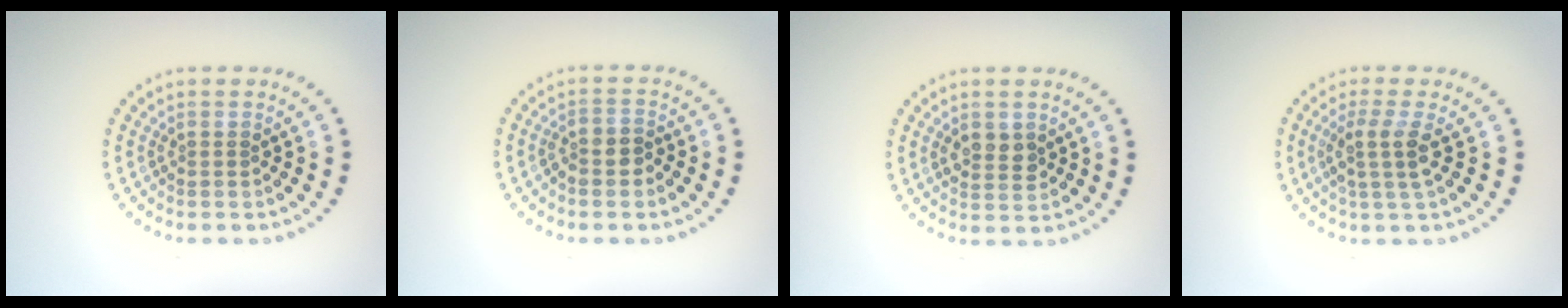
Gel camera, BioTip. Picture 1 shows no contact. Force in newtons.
{"total": 2.1, "press": 1.8, "slide": 1.1}
{"total": 2.1, "press": 2.1, "slide": 0.4}
{"total": 2.6, "press": 2.1, "slide": 1.6}